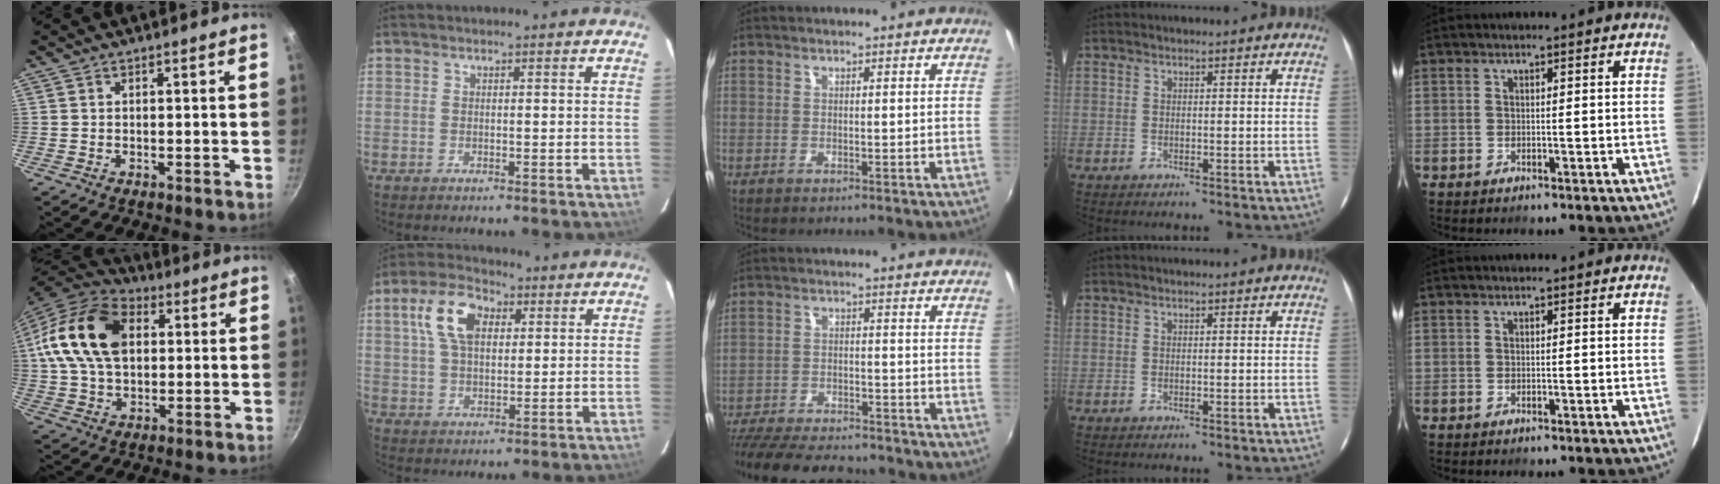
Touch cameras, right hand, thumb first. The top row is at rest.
{"thumb": {"total": 19.2, "force": [3.8, 13.0, 13.7], "torque": [-0.238, 0.017, 0.055]}, "index": {"total": 10.4, "force": [3.6, 6.1, 7.6], "torque": [-0.150, 0.029, 0.066]}, "middle": {"total": 21.2, "force": [-18.0, 6.3, 9.3], "torque": [-0.201, -0.021, -0.265]}}